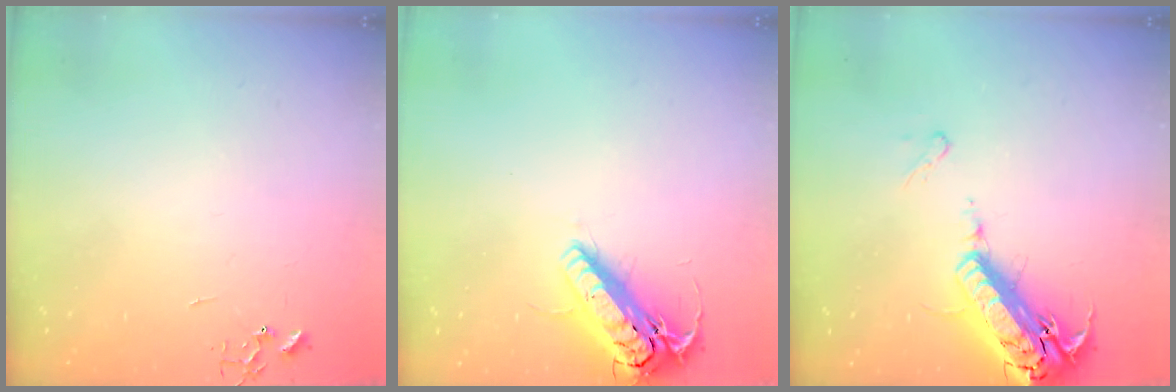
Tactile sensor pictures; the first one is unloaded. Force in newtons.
{"total": 17.8, "press": 17.5, "slide": 3.4}
{"total": 21.2, "press": 20.7, "slide": 4.7}